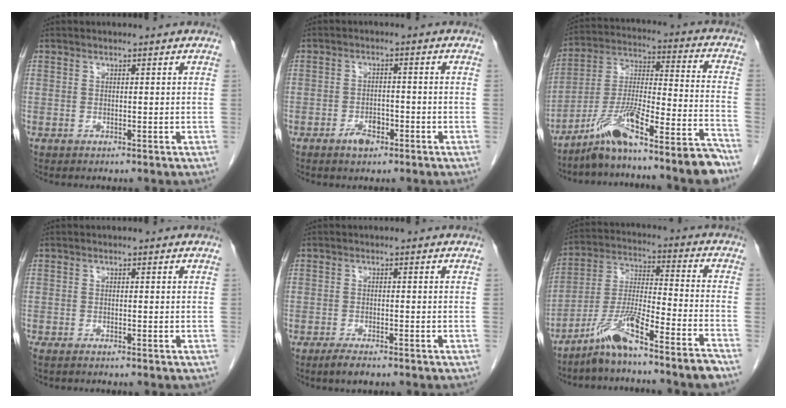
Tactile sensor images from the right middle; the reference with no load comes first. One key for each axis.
{"total": 3.0, "fx": -1.9, "fy": 1.6, "fz": 1.8, "tx": -0.030, "ty": 0.004, "tz": -0.028}
{"total": 16.3, "fx": -13.3, "fy": -0.6, "fz": 9.3, "tx": -0.156, "ty": 0.020, "tz": -0.226}
{"total": 1.6, "fx": -1.4, "fy": 0.4, "fz": 0.6, "tx": -0.013, "ty": -0.005, "tz": -0.021}
{"total": 2.4, "fx": -1.9, "fy": 0.5, "fz": 1.4, "tx": -0.033, "ty": -0.005, "tz": -0.031}
{"total": 11.1, "fx": -8.5, "fy": -0.9, "fz": 7.1, "tx": -0.140, "ty": -0.005, "tz": -0.156}